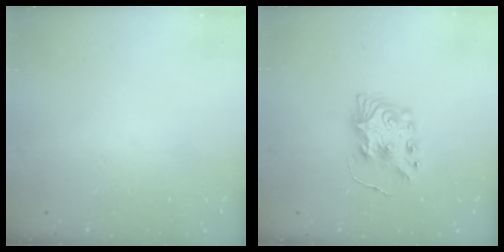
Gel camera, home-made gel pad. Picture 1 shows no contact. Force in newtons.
{"total": 8.7, "press": 8.7, "slide": 0.3}